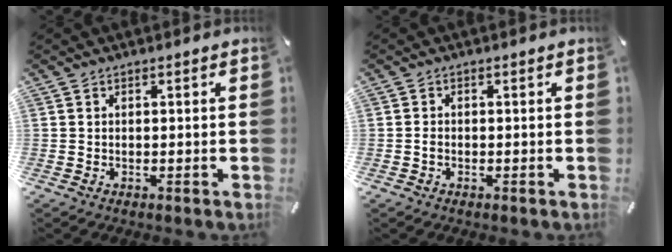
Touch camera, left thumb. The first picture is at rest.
{"total": 0.8, "force": [-0.4, 0.5, 0.6], "torque": [-0.011, 0.000, -0.008]}